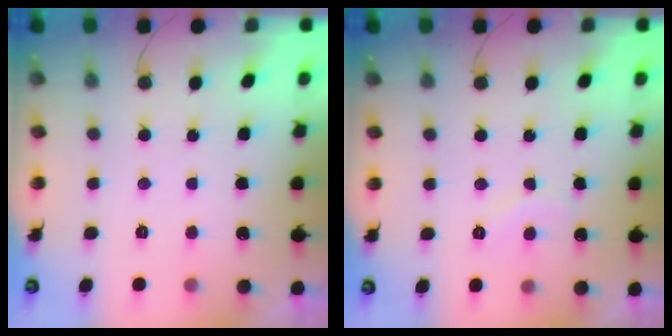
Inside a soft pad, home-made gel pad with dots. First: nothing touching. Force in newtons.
{"total": 6.4, "press": 6.3, "slide": 0.6}